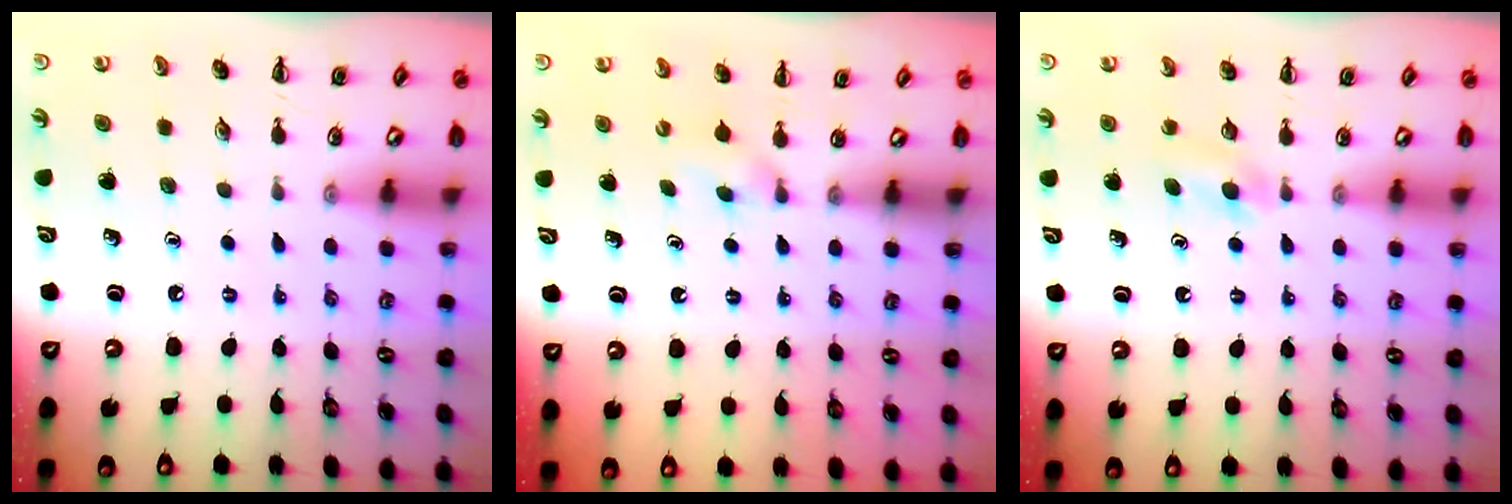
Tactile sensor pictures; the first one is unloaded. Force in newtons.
{"total": 2.4, "press": 2.1, "slide": 1.0}
{"total": 3.8, "press": 3.5, "slide": 1.4}